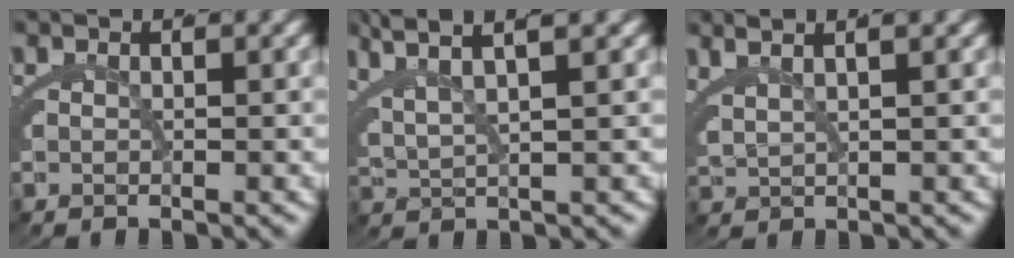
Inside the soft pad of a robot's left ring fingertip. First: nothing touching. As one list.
[{"total": 4.7, "force": [3.3, 0.4, 3.3], "torque": [-0.060, 0.012, 0.060]}, {"total": 4.8, "force": [3.4, 1.5, 3.1], "torque": [-0.045, 0.021, 0.057]}]